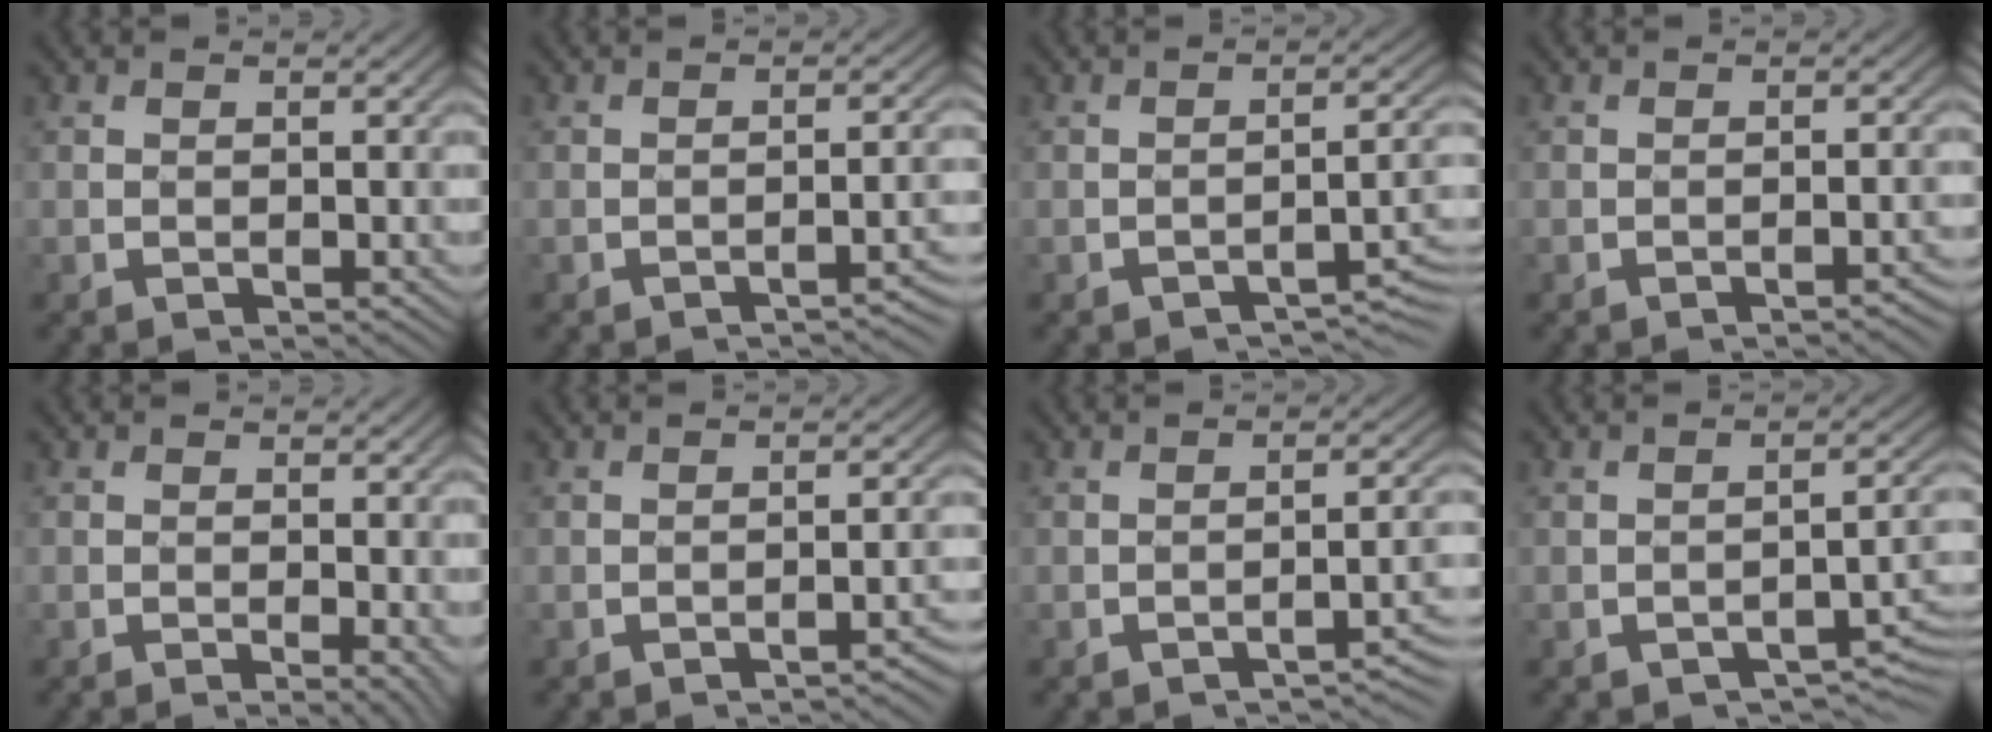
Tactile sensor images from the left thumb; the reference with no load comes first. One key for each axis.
{"total": 3.6, "fx": -2.2, "fy": 0.7, "fz": 2.8, "tx": -0.029, "ty": 0.012, "tz": -0.037}
{"total": 4.0, "fx": -2.8, "fy": 0.9, "fz": 2.7, "tx": -0.032, "ty": 0.012, "tz": -0.044}
{"total": 2.7, "fx": -1.7, "fy": 0.6, "fz": 2.0, "tx": -0.018, "ty": 0.010, "tz": -0.028}
{"total": 1.9, "fx": -0.2, "fy": 0.3, "fz": 1.8, "tx": -0.025, "ty": -0.003, "tz": -0.004}
{"total": 3.5, "fx": -2.1, "fy": 0.7, "fz": 2.7, "tx": -0.027, "ty": 0.012, "tz": -0.035}
{"total": 4.0, "fx": -2.3, "fy": 0.9, "fz": 3.2, "tx": -0.035, "ty": 0.014, "tz": -0.041}
{"total": 4.4, "fx": -3.0, "fy": 1.3, "fz": 3.0, "tx": -0.039, "ty": 0.005, "tz": -0.041}